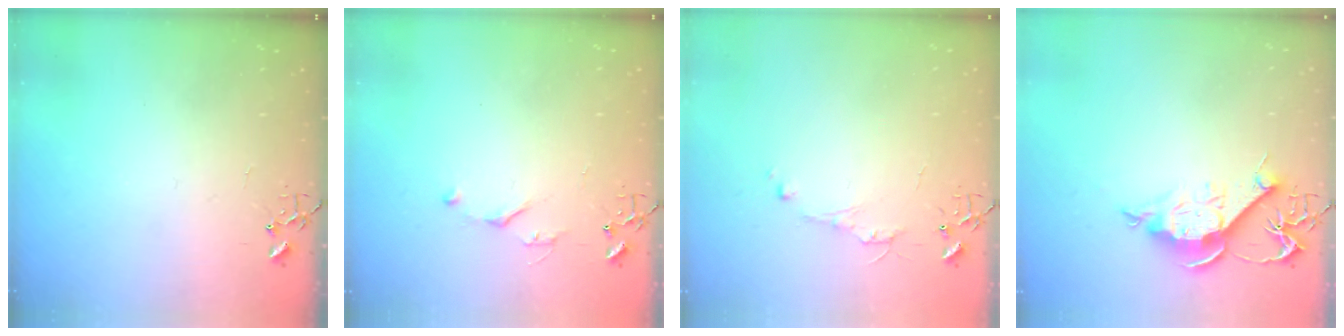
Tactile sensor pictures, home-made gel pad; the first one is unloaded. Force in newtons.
{"total": 4.3, "press": 4.3, "slide": 0.6}
{"total": 5.0, "press": 5.0, "slide": 0.6}
{"total": 10.6, "press": 10.6, "slide": 0.4}